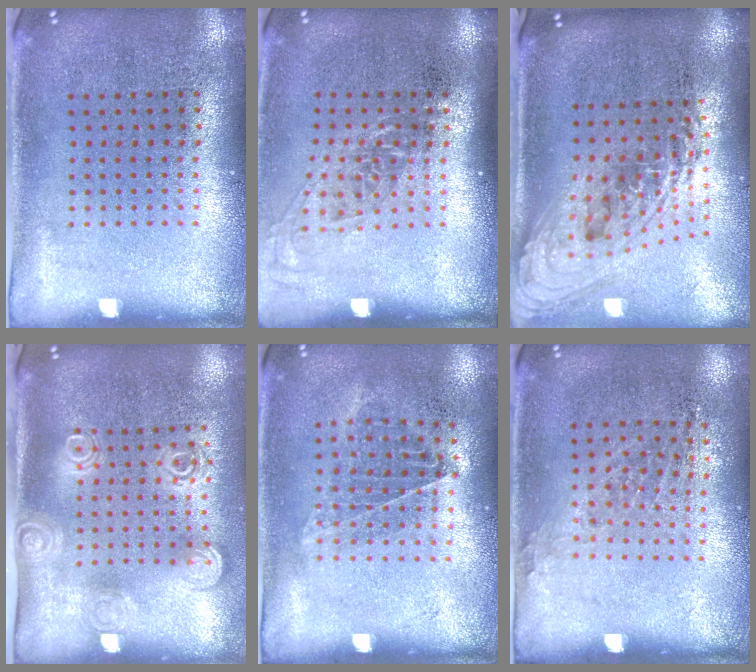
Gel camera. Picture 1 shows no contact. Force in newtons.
{"total": 1.3, "press": 1.0, "slide": 0.8}
{"total": 2.4, "press": 1.7, "slide": 1.7}
{"total": 1.9, "press": 1.4, "slide": 1.3}
{"total": 0.9, "press": 0.8, "slide": 0.4}
{"total": 1.0, "press": 0.8, "slide": 0.6}